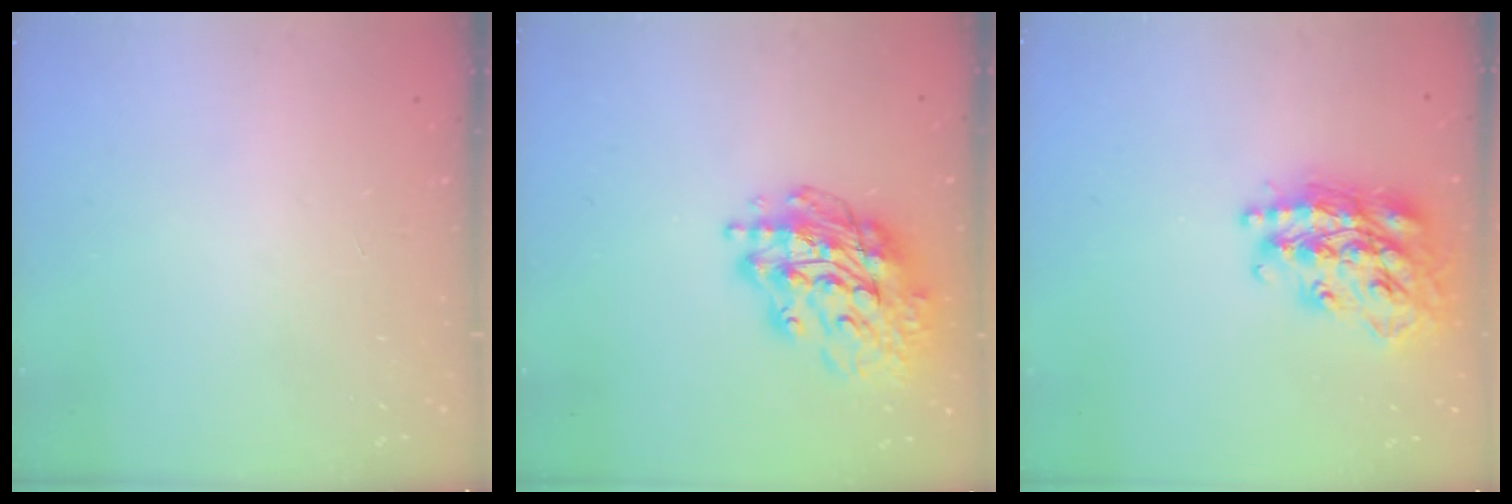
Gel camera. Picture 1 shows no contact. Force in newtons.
{"total": 18.9, "press": 18.8, "slide": 2.2}
{"total": 23.2, "press": 23.2, "slide": 1.8}